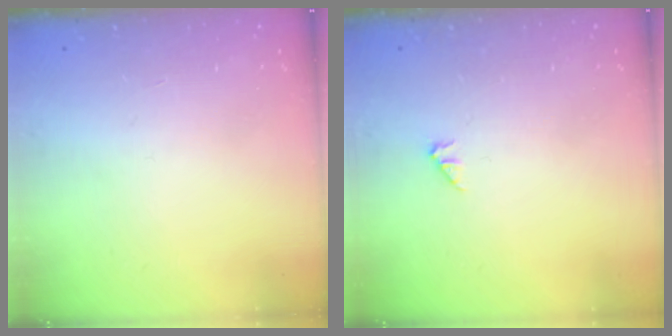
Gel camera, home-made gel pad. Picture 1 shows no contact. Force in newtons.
{"total": 0.0}